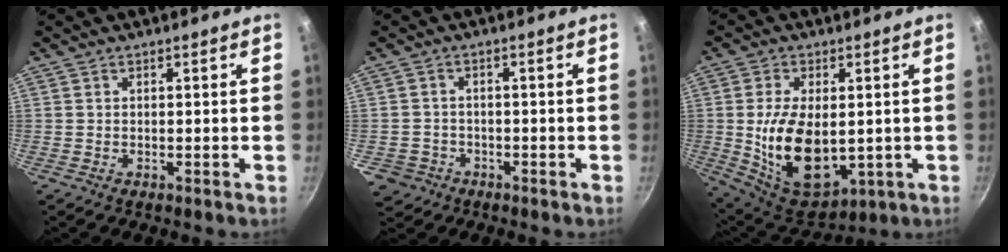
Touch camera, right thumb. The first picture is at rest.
{"total": 4.5, "force": [-2.2, 3.9, 0.4], "torque": [-0.001, 0.014, -0.035]}
{"total": 16.4, "force": [-0.9, 9.2, 13.6], "torque": [-0.231, -0.013, 0.013]}